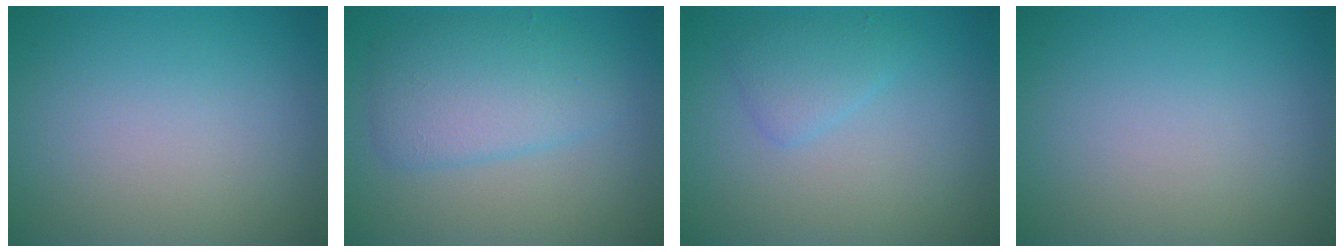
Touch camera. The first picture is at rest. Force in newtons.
{"total": 4.3, "press": 4.2, "slide": 0.2}
{"total": 1.9, "press": 1.9, "slide": 0.0}
{"total": 0.0}